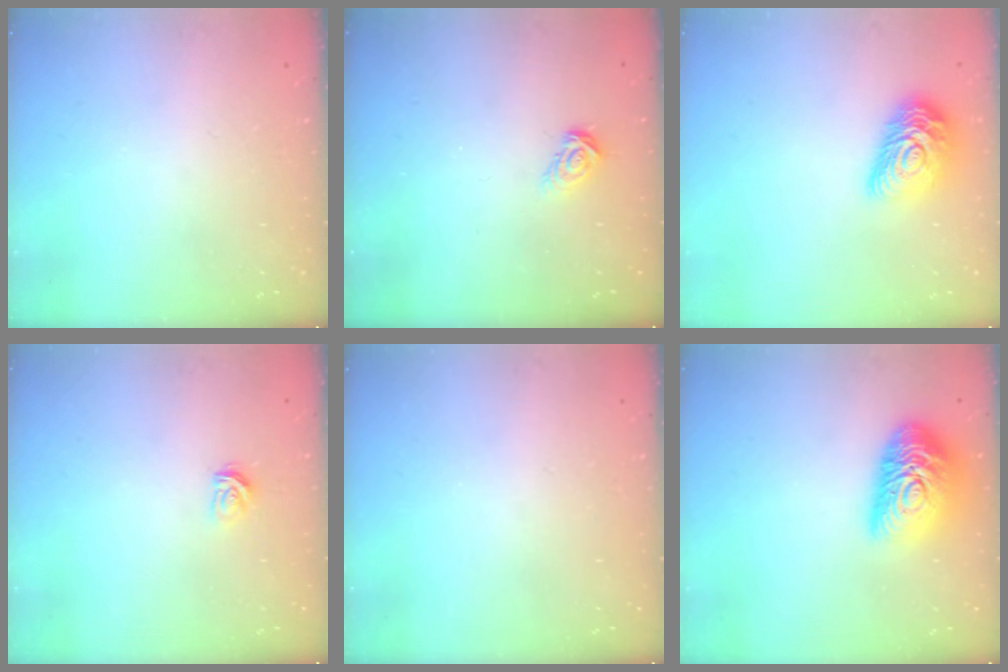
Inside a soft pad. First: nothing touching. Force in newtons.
{"total": 4.4, "press": 4.4, "slide": 0.4}
{"total": 13.3, "press": 13.3, "slide": 0.6}
{"total": 3.4, "press": 3.4, "slide": 0.4}
{"total": 0.0}
{"total": 16.3, "press": 16.2, "slide": 1.5}